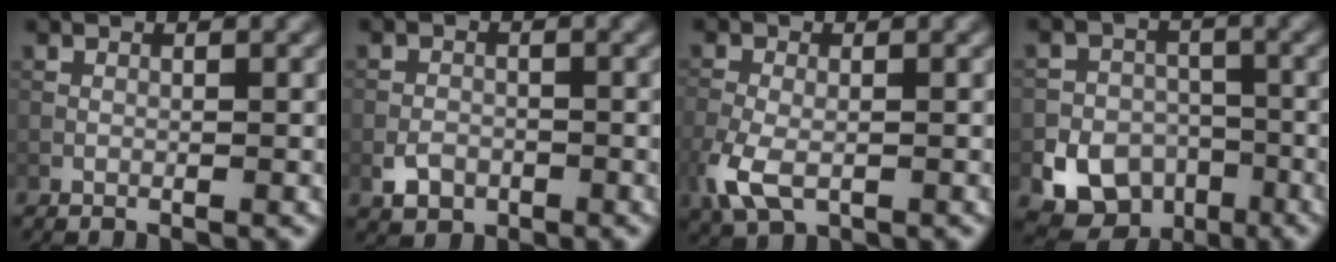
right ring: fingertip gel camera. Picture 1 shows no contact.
{"total": 1.9, "force": [-0.8, 1.5, 0.9], "torque": [-0.015, -0.001, -0.016]}
{"total": 4.4, "force": [-1.7, 2.5, 3.2], "torque": [-0.082, -0.013, -0.035]}
{"total": 10.6, "force": [-5.3, 8.7, 2.8], "torque": [-0.025, -0.039, -0.100]}